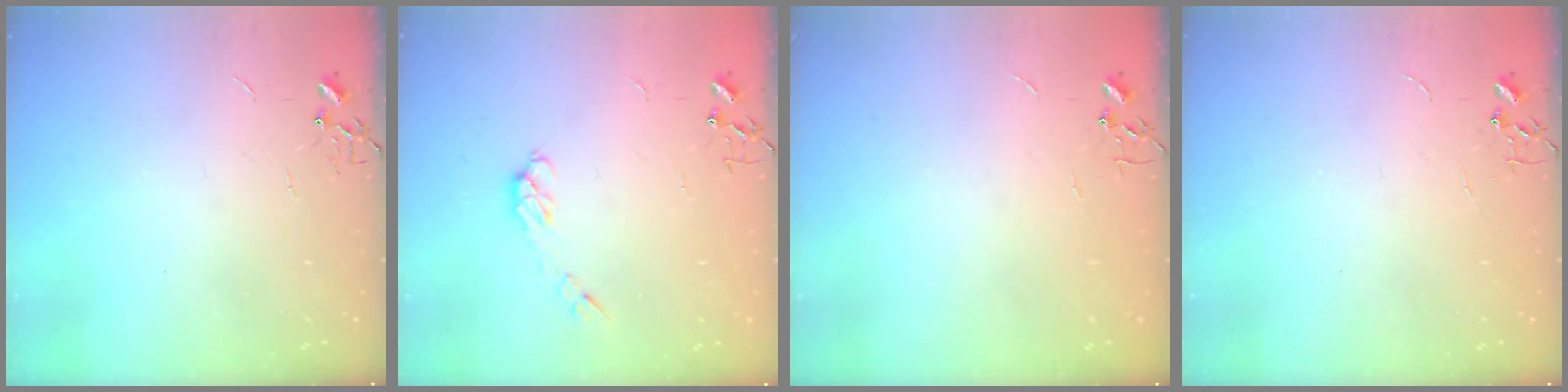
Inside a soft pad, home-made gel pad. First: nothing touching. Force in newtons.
{"total": 4.5, "press": 4.5, "slide": 0.7}
{"total": 0.0}
{"total": 0.0}